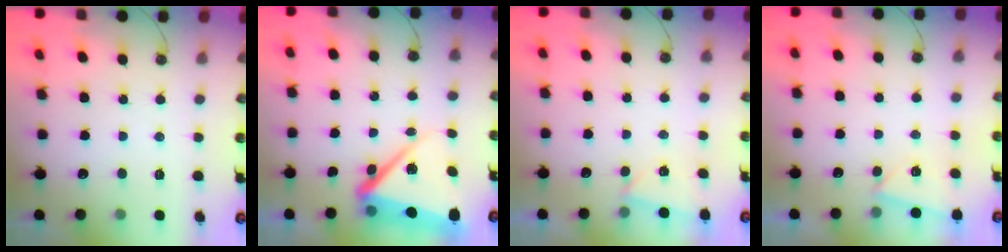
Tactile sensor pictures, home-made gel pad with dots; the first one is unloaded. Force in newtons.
{"total": 11.8, "press": 11.8, "slide": 1.2}
{"total": 2.8, "press": 1.9, "slide": 2.0}
{"total": 2.8, "press": 1.7, "slide": 2.2}